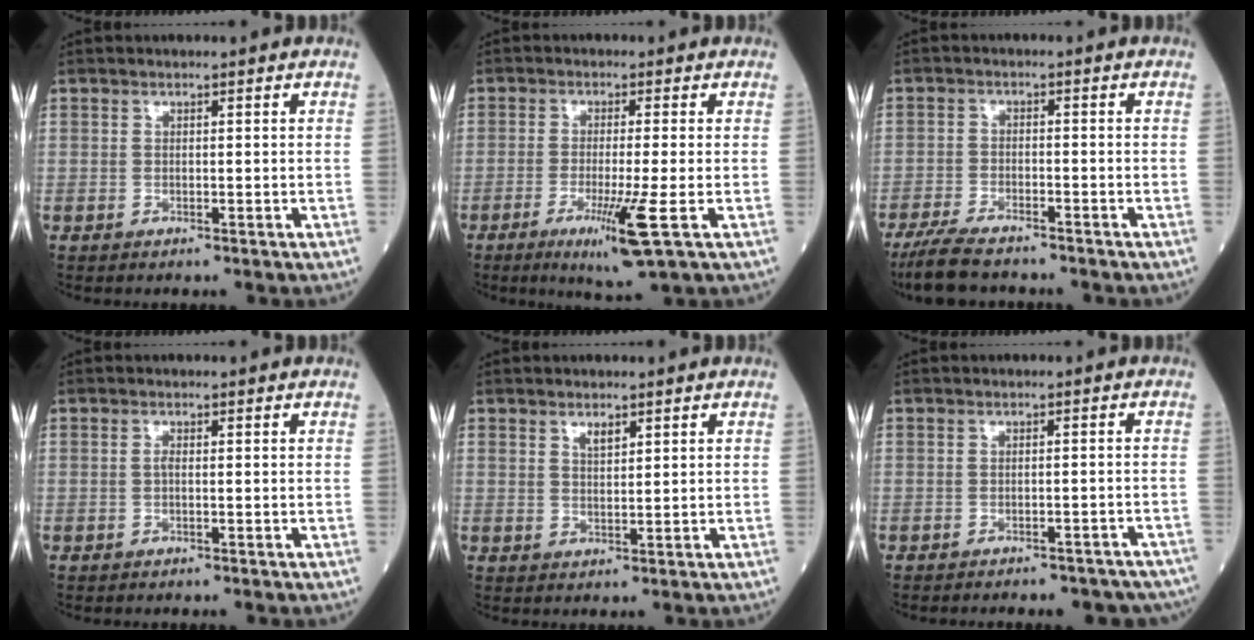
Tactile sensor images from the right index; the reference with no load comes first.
{"total": 7.2, "force": [-2.8, -0.8, 6.6], "torque": [-0.115, -0.024, -0.046]}
{"total": 8.0, "force": [-6.8, 1.5, 4.0], "torque": [-0.075, -0.020, -0.118]}
{"total": 0.6, "force": [-0.1, 0.1, 0.6], "torque": [-0.014, 0.001, -0.004]}
{"total": 2.0, "force": [1.3, 0.7, 1.3], "torque": [-0.025, -0.001, 0.026]}
{"total": 11.0, "force": [-9.9, 3.4, 3.3], "torque": [-0.035, 0.007, -0.097]}